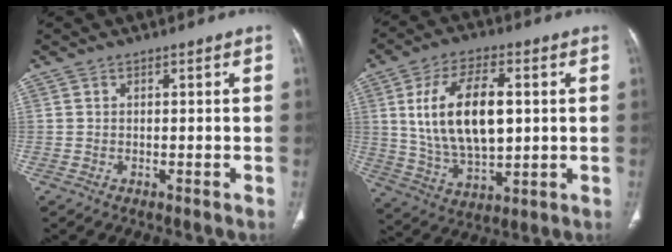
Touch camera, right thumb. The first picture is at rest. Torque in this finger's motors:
{"motor_torque": [-0.71, 1.41, 0.61, 0.39, 0.42]}